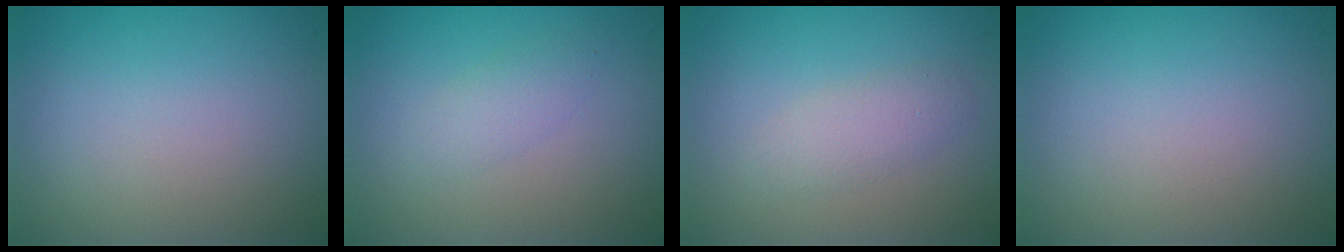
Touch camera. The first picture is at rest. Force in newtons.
{"total": 1.5, "press": 1.5, "slide": 0.1}
{"total": 1.9, "press": 1.9, "slide": 0.0}
{"total": 0.0}